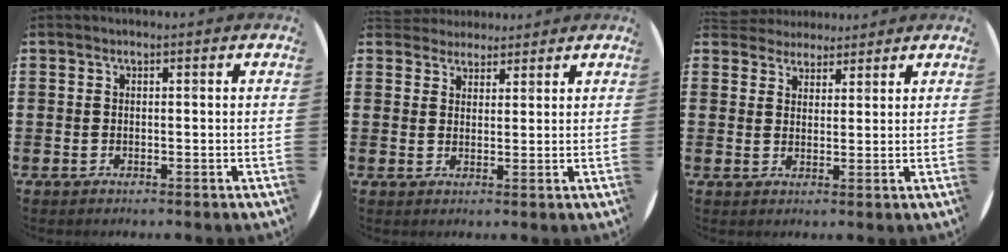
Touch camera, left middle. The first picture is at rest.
{"total": 2.9, "force": [2.7, 1.1, -0.2], "torque": [-0.004, 0.001, 0.052]}
{"total": 3.5, "force": [3.2, 1.2, -0.3], "torque": [-0.004, -0.003, 0.062]}